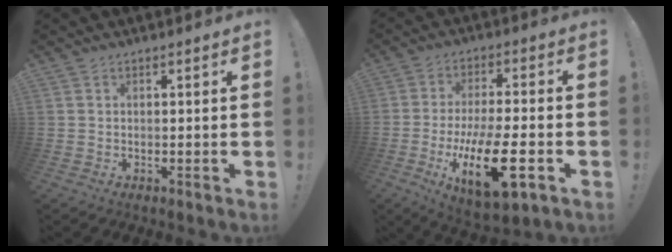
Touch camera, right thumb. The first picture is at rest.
{"total": 18.9, "force": [-6.5, 6.6, 16.5], "torque": [-0.274, 0.017, -0.096]}